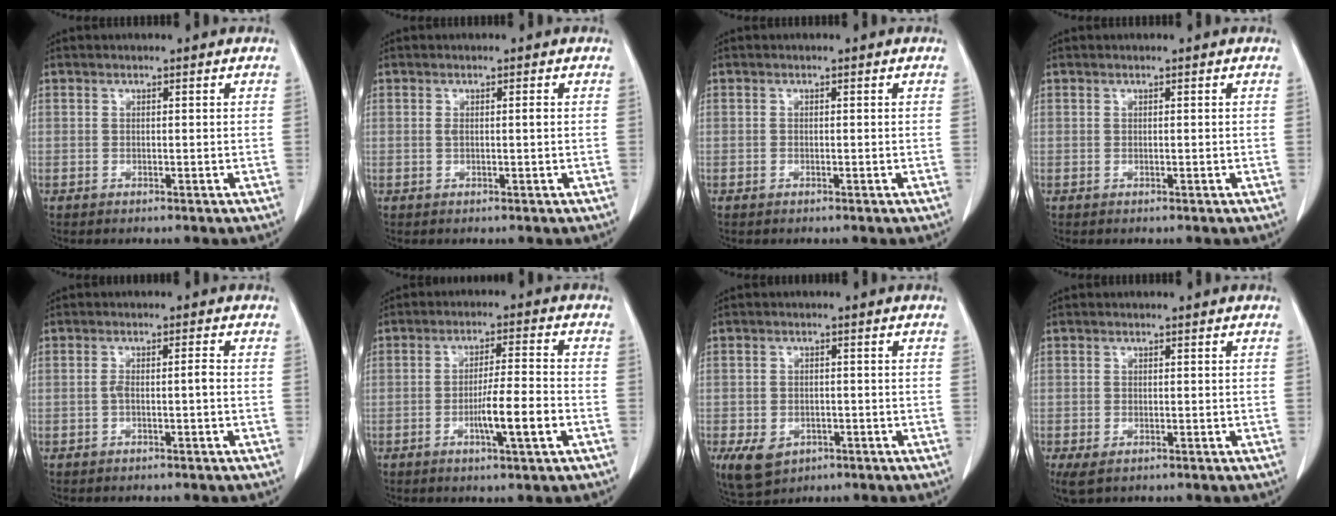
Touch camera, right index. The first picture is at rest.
{"total": 1.8, "force": [0.1, 0.7, 1.7], "torque": [-0.040, 0.007, 0.005]}
{"total": 0.6, "force": [-0.2, 0.4, 0.3], "torque": [-0.008, 0.003, -0.004]}
{"total": 0.0}
{"total": 2.7, "force": [-0.8, 0.6, 2.5], "torque": [-0.050, 0.011, -0.010]}
{"total": 7.9, "force": [-2.8, 0.4, 7.4], "torque": [-0.124, 0.000, -0.046]}
{"total": 8.5, "force": [-4.1, 6.2, 4.2], "torque": [-0.091, 0.004, -0.054]}
{"total": 4.9, "force": [-2.4, 2.8, 3.2], "torque": [-0.075, -0.007, -0.035]}